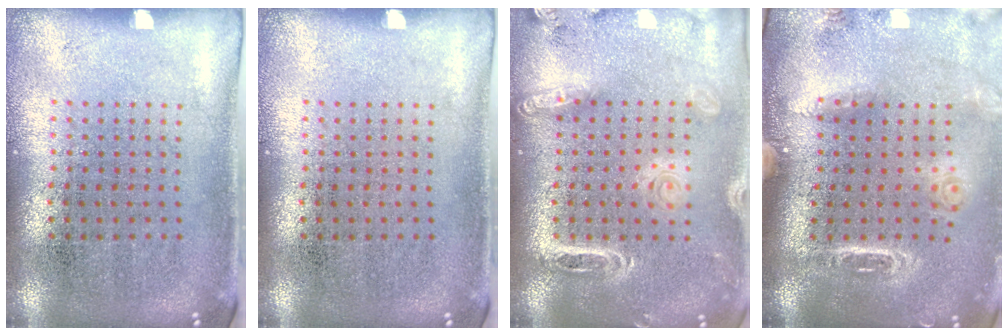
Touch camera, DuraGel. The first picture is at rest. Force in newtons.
{"total": 0.0}
{"total": 1.9, "press": 1.8, "slide": 0.7}
{"total": 1.9, "press": 1.7, "slide": 0.9}